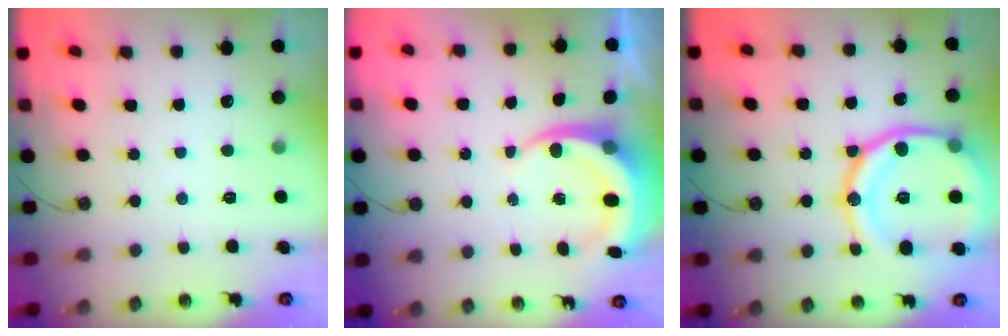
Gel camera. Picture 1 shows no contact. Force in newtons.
{"total": 6.8, "press": 6.8, "slide": 0.8}
{"total": 23.7, "press": 23.5, "slide": 2.7}